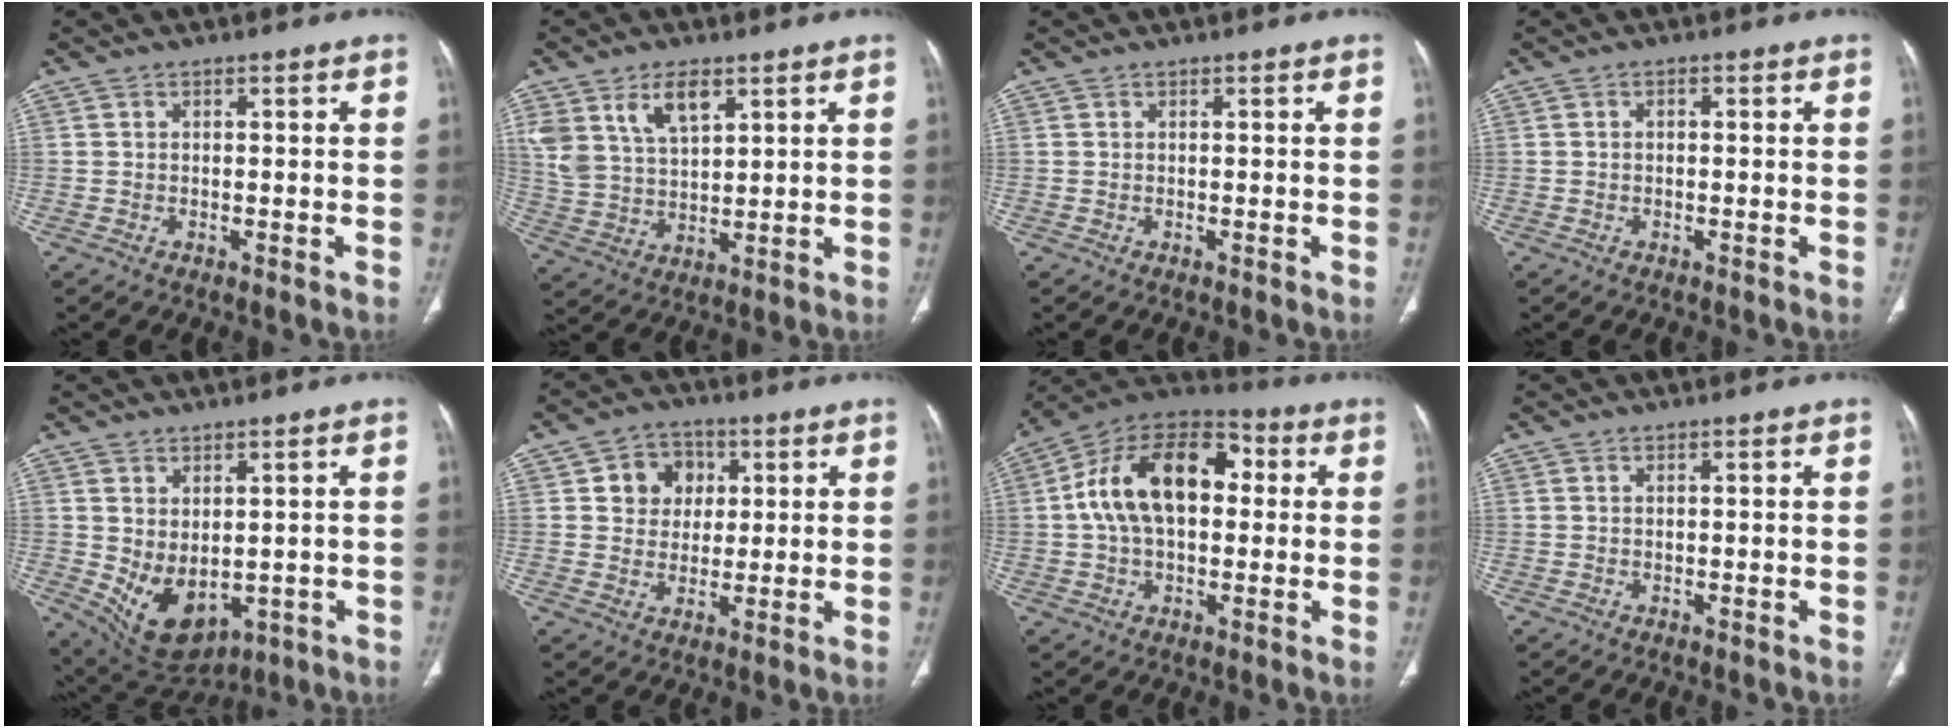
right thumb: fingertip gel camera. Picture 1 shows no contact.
{"total": 10.1, "force": [5.4, 5.3, 6.6], "torque": [-0.119, -0.019, 0.115]}
{"total": 0.0}
{"total": 0.8, "force": [0.0, 0.6, 0.6], "torque": [-0.008, 0.002, -0.002]}
{"total": 10.0, "force": [-0.9, 6.3, 7.7], "torque": [-0.115, -0.007, 0.019]}
{"total": 8.1, "force": [2.3, 7.0, 3.4], "torque": [-0.012, -0.002, 0.036]}
{"total": 19.1, "force": [2.6, 11.7, 14.9], "torque": [-0.237, 0.038, 0.036]}
{"total": 0.0}